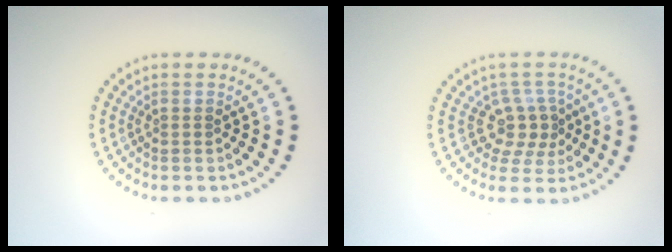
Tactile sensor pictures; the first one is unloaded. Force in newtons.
{"total": 2.9, "press": 2.3, "slide": 1.8}